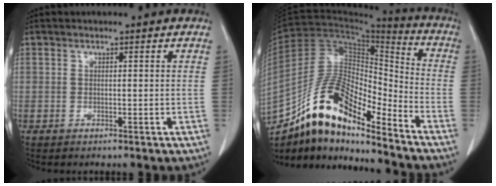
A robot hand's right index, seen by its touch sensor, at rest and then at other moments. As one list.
[{"total": 16.1, "force": [-12.1, 4.5, 9.6], "torque": [-0.173, 0.037, -0.216]}]